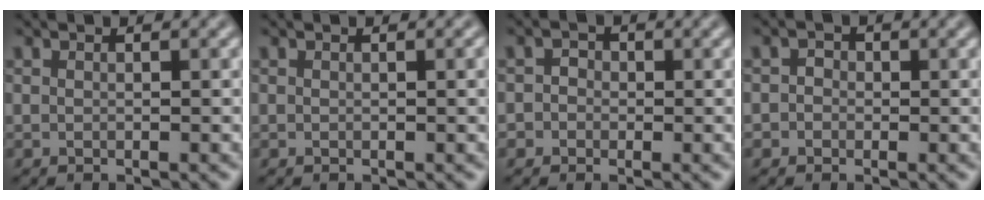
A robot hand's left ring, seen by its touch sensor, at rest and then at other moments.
{"total": 0.6, "force": [0.0, 0.1, 0.6], "torque": [-0.006, 0.000, 0.000]}
{"total": 2.2, "force": [-0.2, 2.1, 0.5], "torque": [0.017, 0.010, -0.026]}
{"total": 1.6, "force": [0.0, 1.6, 0.5], "torque": [0.016, 0.001, -0.016]}